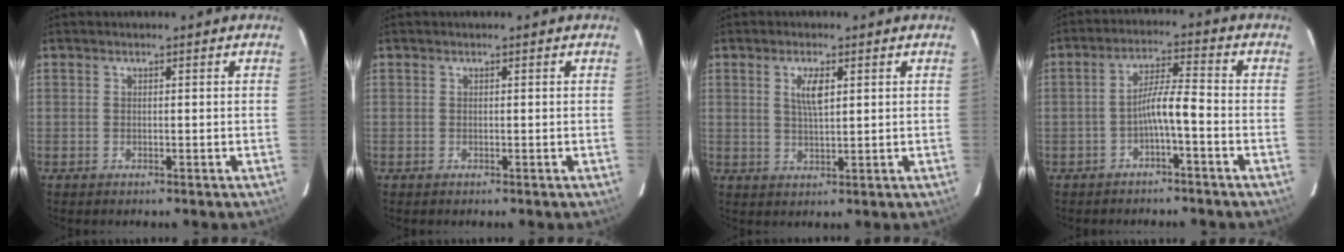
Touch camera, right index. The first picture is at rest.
{"total": 0.0}
{"total": 4.0, "force": [1.4, 1.3, 3.5], "torque": [-0.065, 0.000, 0.026]}
{"total": 4.9, "force": [-2.4, 0.1, 4.3], "torque": [-0.089, 0.013, -0.043]}